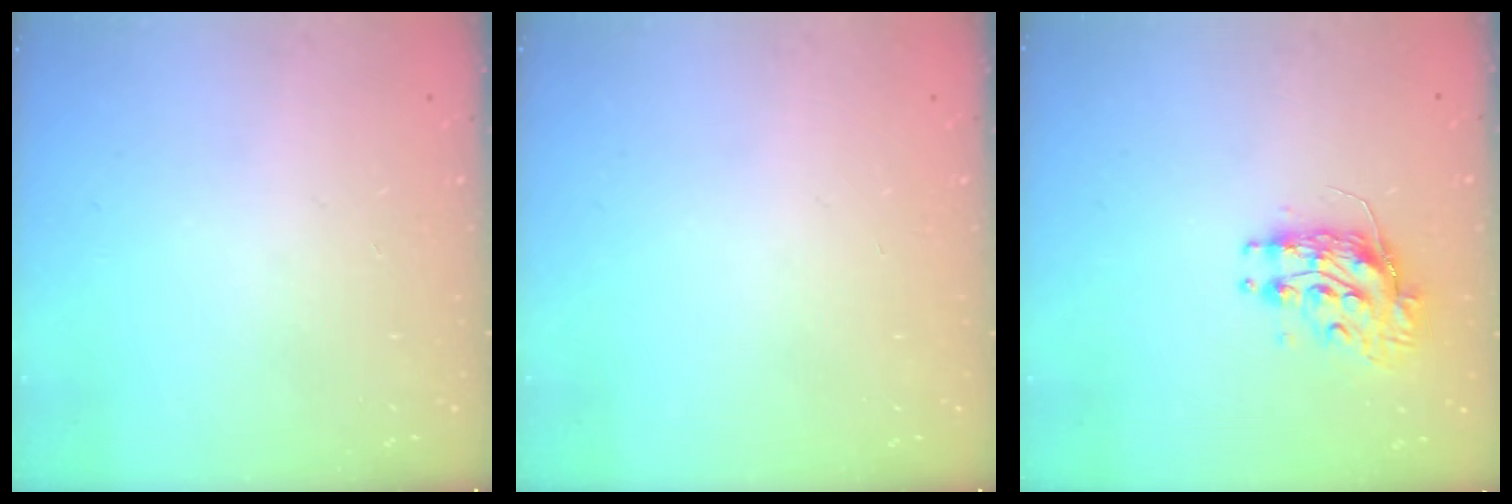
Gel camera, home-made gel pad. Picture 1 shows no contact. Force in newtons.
{"total": 0.0}
{"total": 9.3, "press": 9.2, "slide": 0.6}